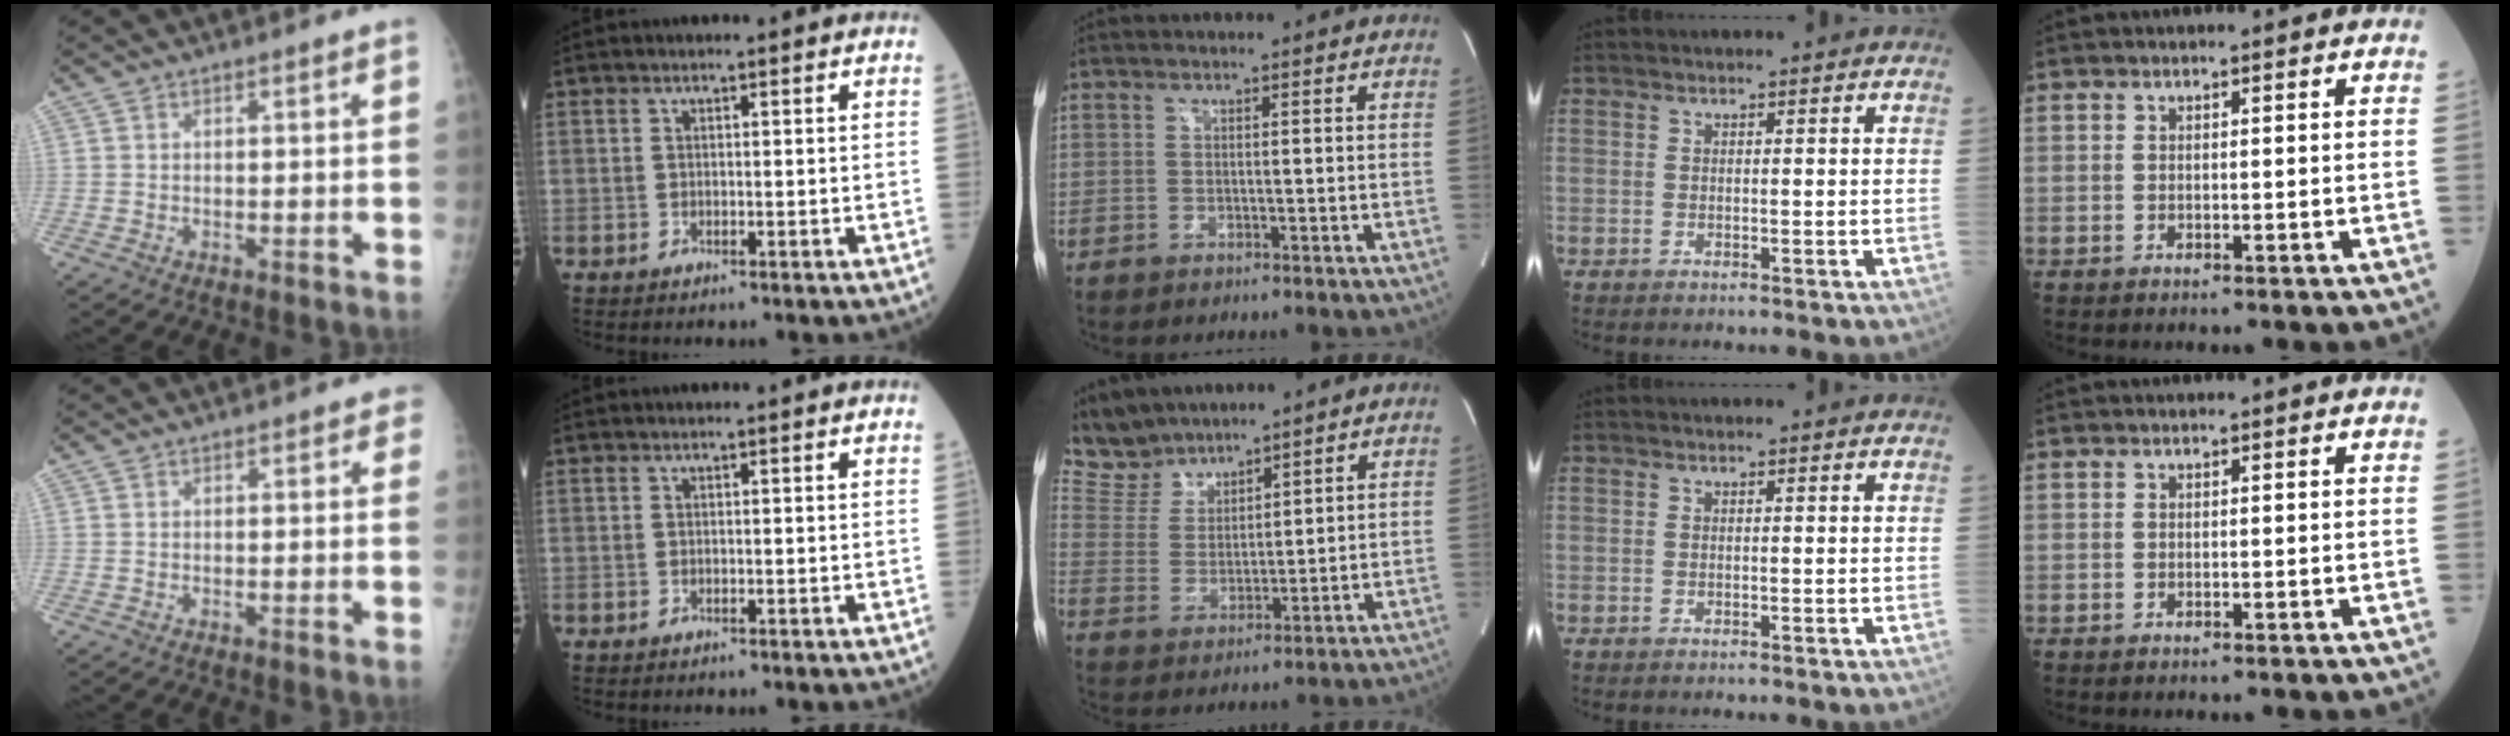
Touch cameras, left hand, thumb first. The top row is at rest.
{"thumb": {"total": 1.2, "force": [0.6, 0.8, 0.7], "torque": [0.014, 0.001, -0.001]}, "middle": {"total": 7.7, "force": [7.3, 2.4, 0.6], "torque": [-0.027, 0.016, 0.161]}}